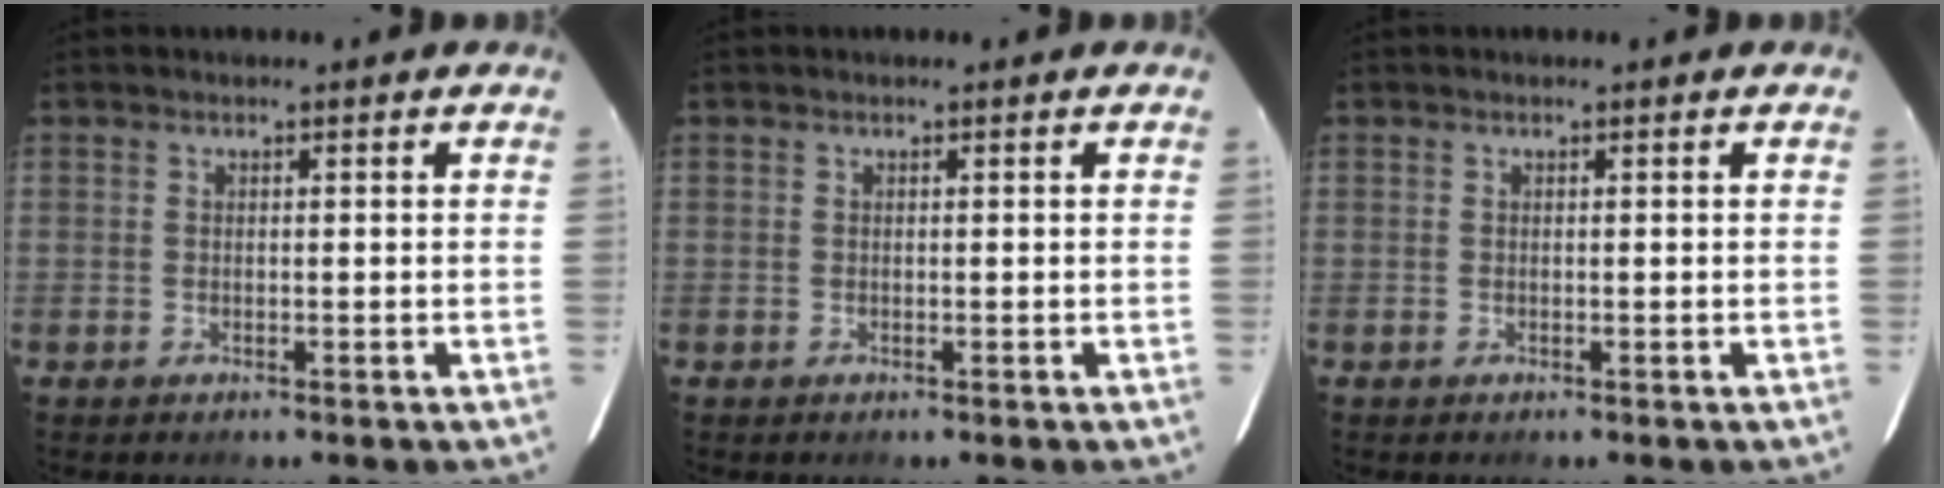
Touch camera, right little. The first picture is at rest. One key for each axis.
{"total": 0.0}
{"total": 0.0}